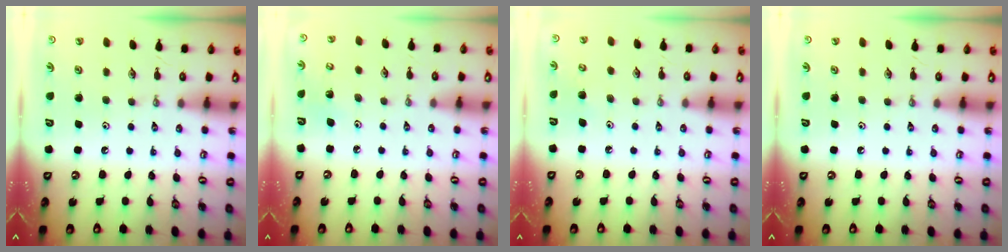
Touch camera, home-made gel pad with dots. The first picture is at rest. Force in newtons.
{"total": 2.5, "press": 2.4, "slide": 0.6}
{"total": 3.4, "press": 3.4, "slide": 0.4}
{"total": 0.0}